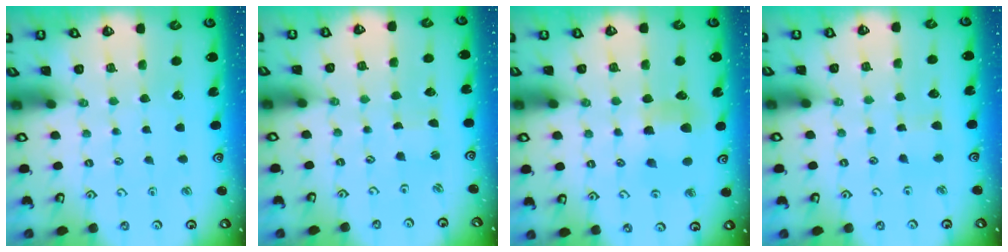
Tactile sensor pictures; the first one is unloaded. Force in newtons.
{"total": 0.9, "press": 0.9, "slide": 0.1}
{"total": 6.6, "press": 6.6, "slide": 0.4}
{"total": 2.7, "press": 2.6, "slide": 0.8}